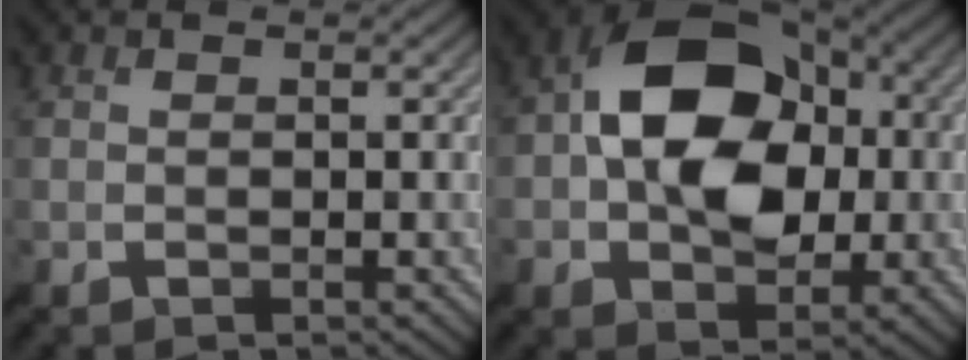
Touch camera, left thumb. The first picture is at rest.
{"total": 14.4, "force": [0.3, 9.4, 10.9], "torque": [-0.183, 0.024, -0.011]}